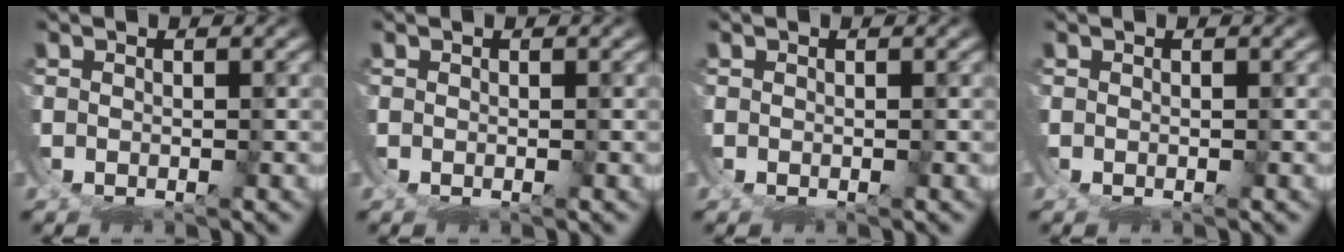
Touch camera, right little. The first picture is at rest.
{"total": 0.0}
{"total": 0.0}
{"total": 0.0}